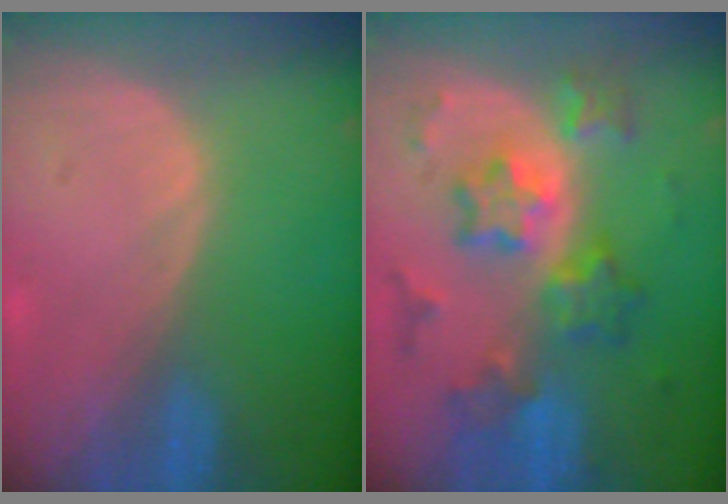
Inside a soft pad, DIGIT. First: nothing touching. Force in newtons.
{"total": 9.4, "press": 9.4, "slide": 0.7}